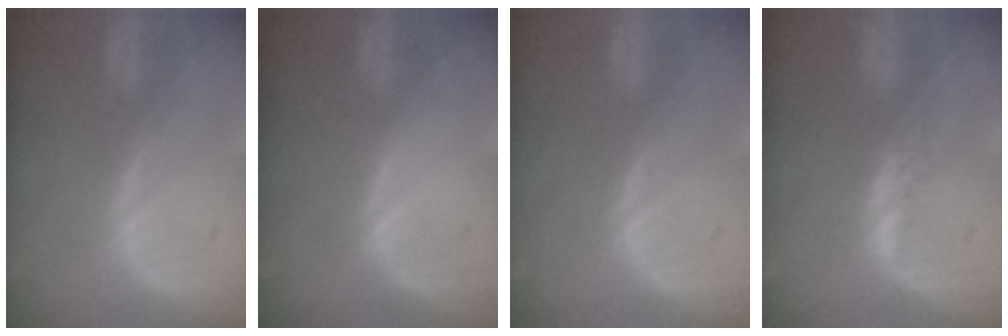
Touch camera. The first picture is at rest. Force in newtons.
{"total": 0.0}
{"total": 0.0}
{"total": 1.3, "press": 1.2, "slide": 0.5}